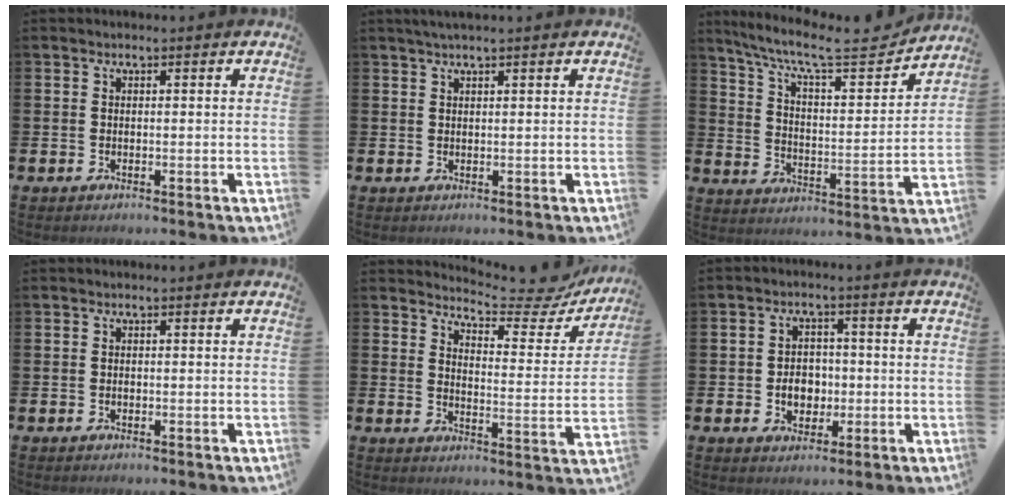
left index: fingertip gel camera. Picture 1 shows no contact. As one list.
[{"total": 1.4, "force": [1.2, -0.1, 0.8], "torque": [-0.017, 0.003, 0.022]}, {"total": 9.0, "force": [7.9, 1.6, 4.0], "torque": [-0.102, -0.054, 0.129]}, {"total": 0.0}, {"total": 6.5, "force": [6.2, 1.0, 1.5], "torque": [-0.032, -0.055, 0.101]}, {"total": 4.2, "force": [-0.7, 3.4, 2.4], "torque": [-0.025, -0.005, -0.023]}]